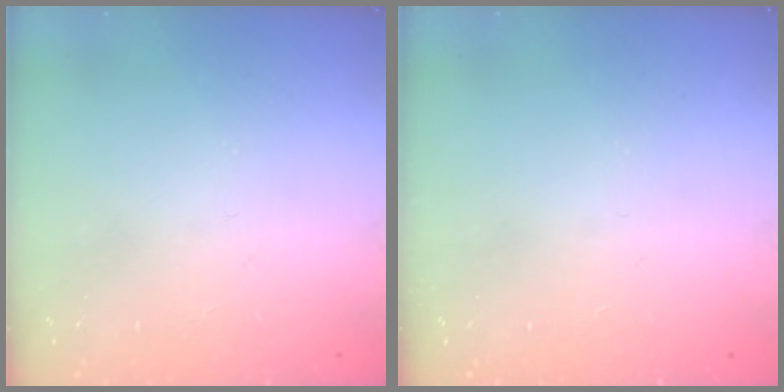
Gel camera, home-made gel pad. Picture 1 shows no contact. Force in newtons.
{"total": 0.0}